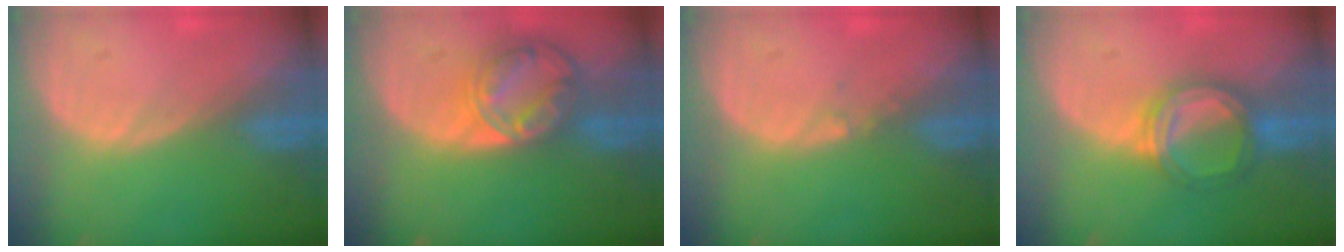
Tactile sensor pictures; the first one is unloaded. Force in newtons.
{"total": 8.6, "press": 7.3, "slide": 4.5}
{"total": 0.6, "press": 0.5, "slide": 0.4}
{"total": 5.9, "press": 5.5, "slide": 2.0}